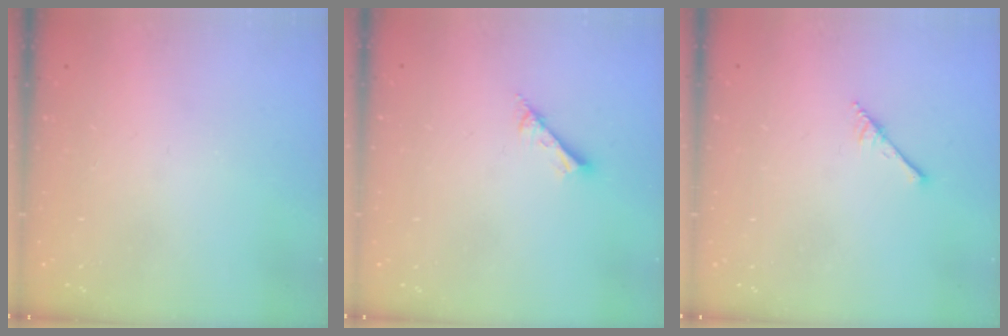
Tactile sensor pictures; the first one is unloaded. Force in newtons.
{"total": 2.7, "press": 2.7, "slide": 0.2}
{"total": 1.9, "press": 1.9, "slide": 0.2}